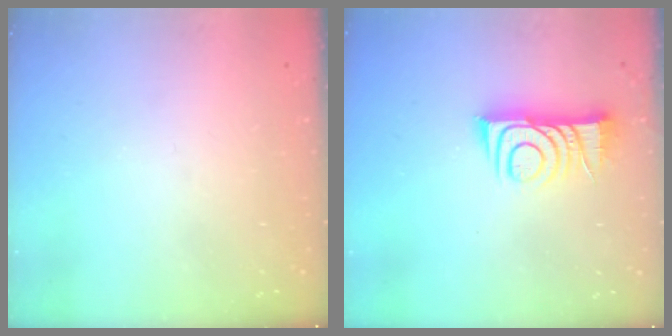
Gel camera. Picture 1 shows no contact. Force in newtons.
{"total": 9.3, "press": 9.3, "slide": 0.6}